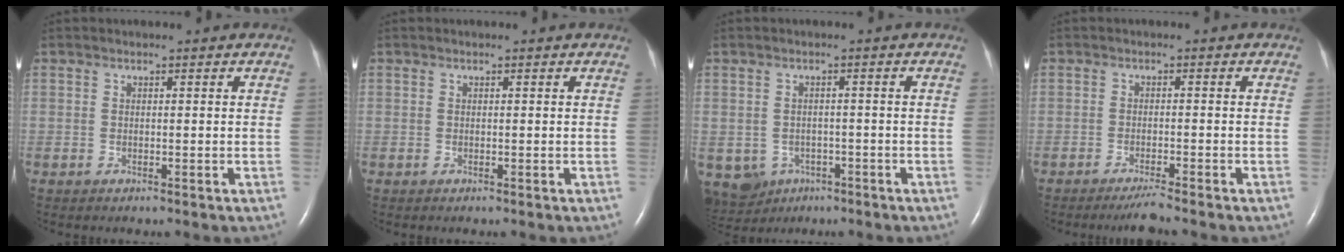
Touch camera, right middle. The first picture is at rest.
{"total": 0.0}
{"total": 8.7, "force": [-4.1, 7.2, 2.5], "torque": [-0.069, 0.004, -0.048]}
{"total": 2.6, "force": [-2.3, -0.6, 1.1], "torque": [-0.027, -0.008, -0.042]}